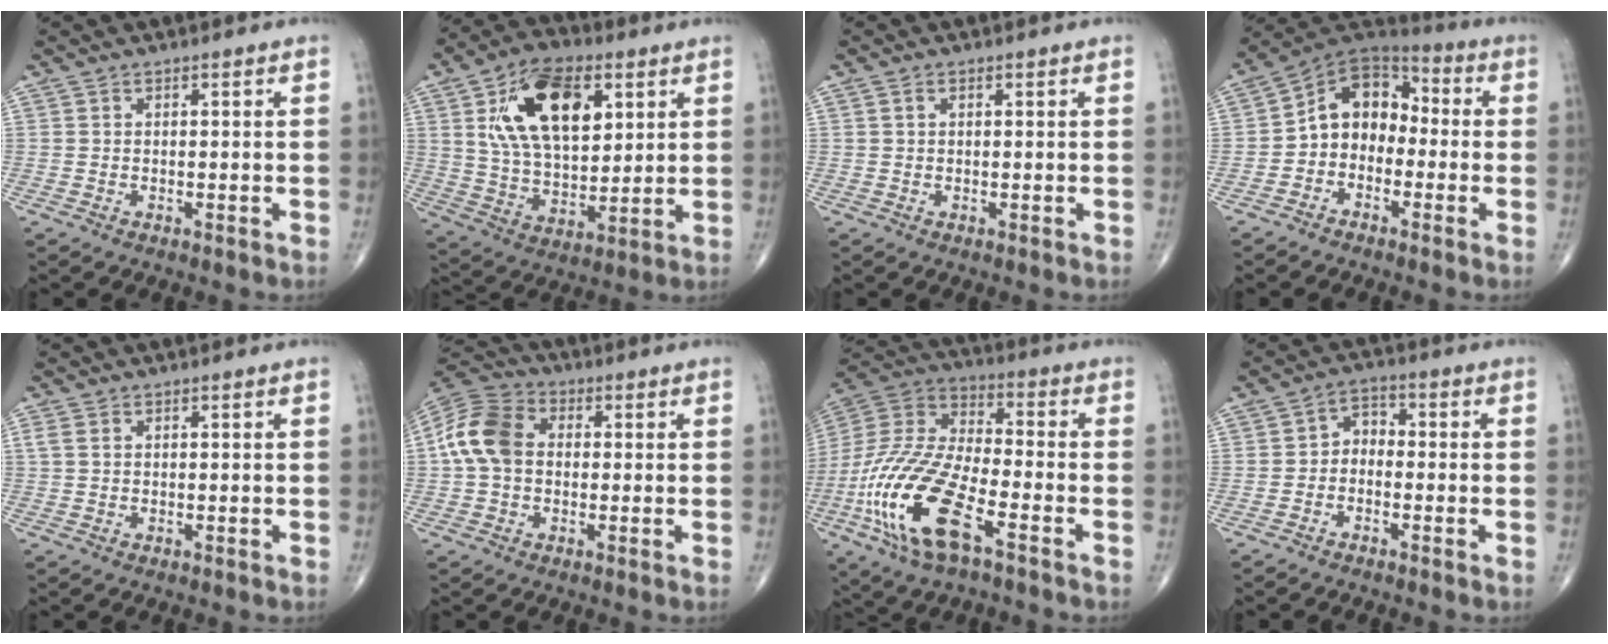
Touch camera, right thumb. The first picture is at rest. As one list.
[{"total": 19.3, "force": [6.9, 10.8, 14.4], "torque": [-0.220, -0.018, 0.124]}, {"total": 1.0, "force": [0.4, 0.6, 0.7], "torque": [-0.017, 0.005, 0.008]}, {"total": 11.1, "force": [-1.8, 8.6, 6.8], "torque": [-0.080, 0.051, -0.050]}, {"total": 1.6, "force": [0.5, 1.1, 1.1], "torque": [-0.032, 0.008, 0.016]}, {"total": 10.7, "force": [0.4, 7.8, 7.3], "torque": [-0.143, 0.030, -0.004]}, {"total": 21.8, "force": [-9.0, 8.4, 18.1], "torque": [-0.405, 0.016, -0.168]}, {"total": 3.9, "force": [-1.1, 2.9, 2.3], "torque": [-0.022, 0.026, -0.035]}]